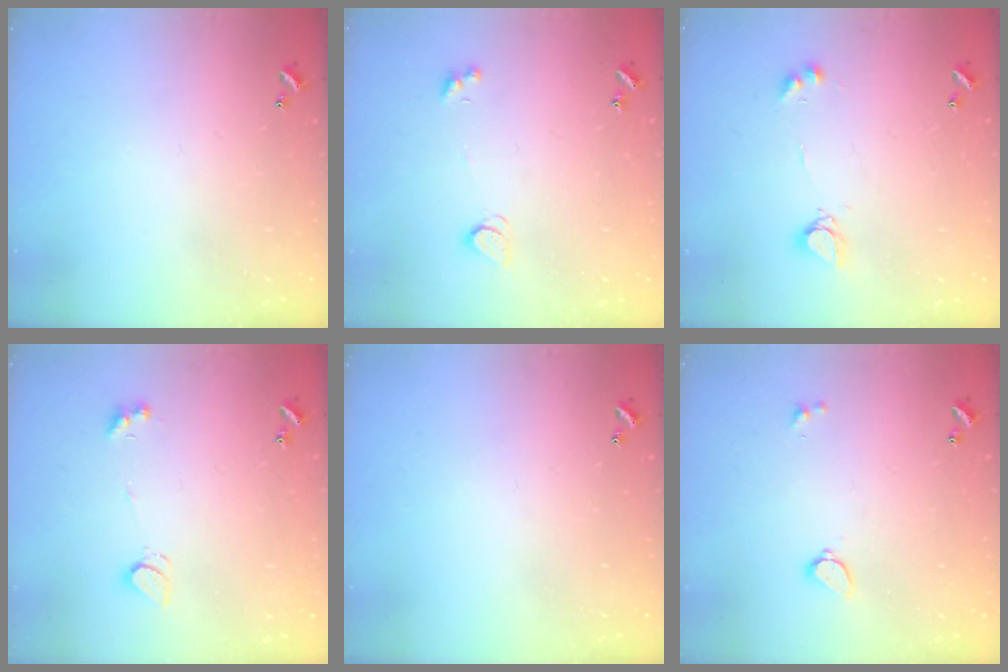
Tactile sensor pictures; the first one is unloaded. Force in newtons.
{"total": 2.6, "press": 2.6, "slide": 0.5}
{"total": 4.9, "press": 4.9, "slide": 0.3}
{"total": 2.4, "press": 2.3, "slide": 0.6}
{"total": 0.0}
{"total": 1.7, "press": 1.6, "slide": 0.5}